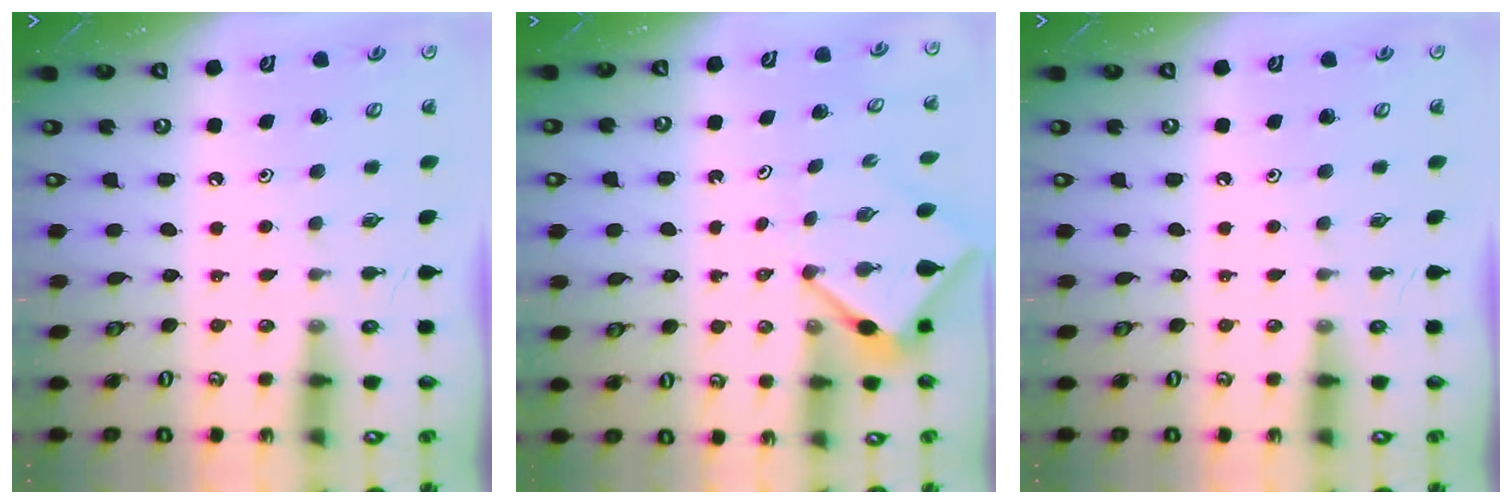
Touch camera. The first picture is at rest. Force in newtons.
{"total": 4.2, "press": 4.2, "slide": 0.4}
{"total": 0.0}